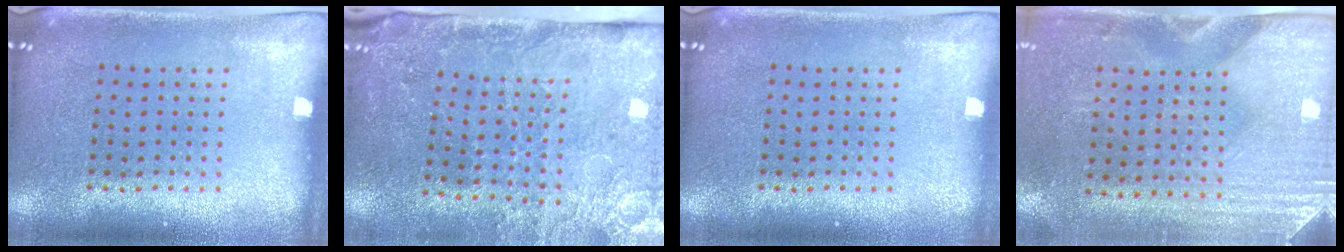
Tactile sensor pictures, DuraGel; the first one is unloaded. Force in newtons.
{"total": 3.2, "press": 3.2, "slide": 0.5}
{"total": 0.0}
{"total": 2.9, "press": 2.5, "slide": 1.5}